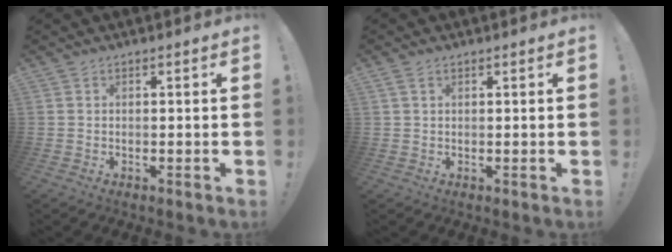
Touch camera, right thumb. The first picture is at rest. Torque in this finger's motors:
{"motor_torque": [-0.20, -0.10, -0.12, 0.38, 0.09]}